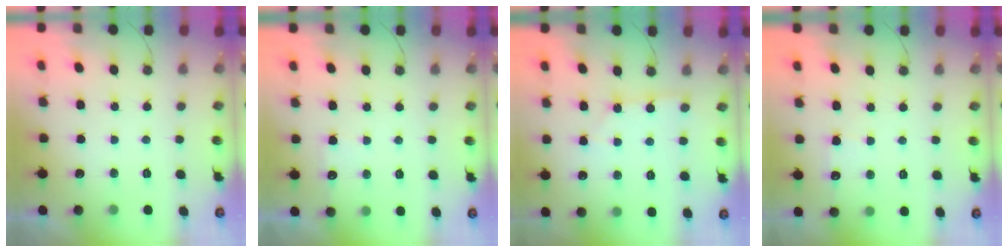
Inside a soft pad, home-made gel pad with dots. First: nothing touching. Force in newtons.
{"total": 4.9, "press": 4.9, "slide": 0.4}
{"total": 1.9, "press": 1.9, "slide": 0.2}
{"total": 4.8, "press": 4.8, "slide": 0.5}